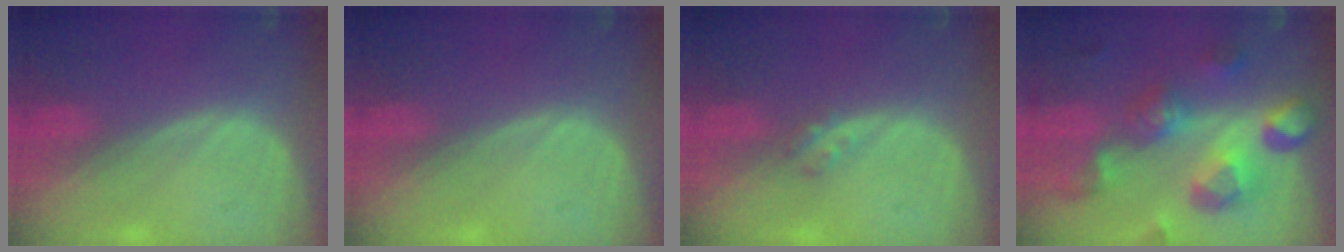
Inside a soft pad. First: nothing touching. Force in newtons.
{"total": 0.0}
{"total": 1.8, "press": 1.5, "slide": 0.9}
{"total": 11.2, "press": 10.0, "slide": 5.0}